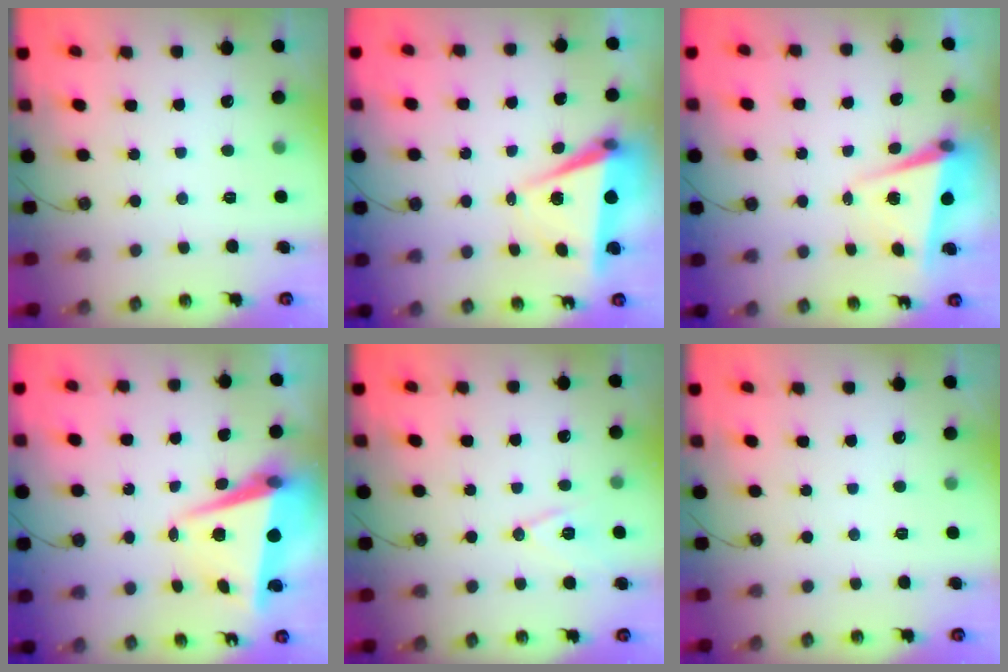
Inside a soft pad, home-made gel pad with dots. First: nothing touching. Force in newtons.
{"total": 6.0, "press": 4.1, "slide": 4.3}
{"total": 6.9, "press": 6.8, "slide": 0.8}
{"total": 8.1, "press": 7.9, "slide": 1.8}
{"total": 9.6, "press": 9.0, "slide": 3.5}
{"total": 0.0}